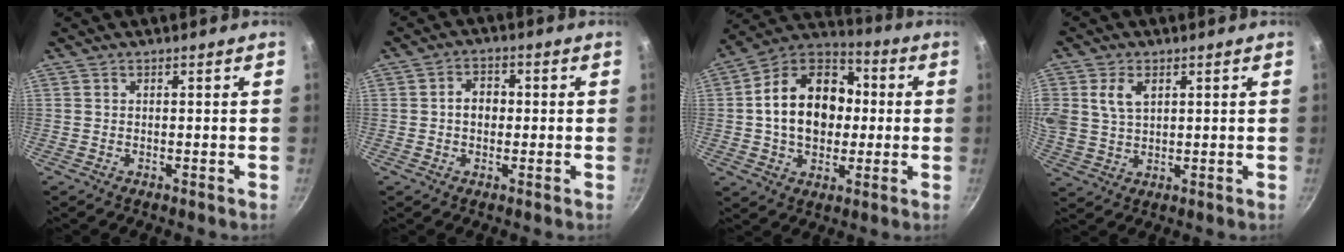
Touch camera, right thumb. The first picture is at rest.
{"total": 4.5, "force": [0.0, 3.5, 2.8], "torque": [-0.022, 0.011, -0.002]}
{"total": 18.9, "force": [0.6, 13.9, 12.7], "torque": [-0.182, 0.035, 0.000]}
{"total": 8.1, "force": [2.8, 5.5, 5.2], "torque": [-0.103, 0.002, 0.057]}